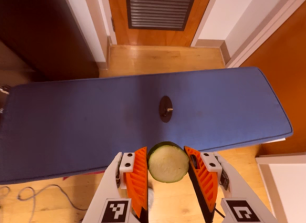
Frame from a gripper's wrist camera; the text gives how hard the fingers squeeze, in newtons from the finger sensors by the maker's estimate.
{"total": 6.4, "left": 6.5, "right": 6.3}